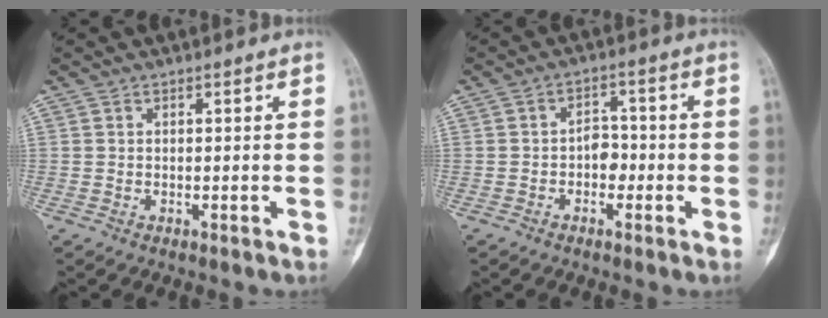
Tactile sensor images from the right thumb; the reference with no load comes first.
{"total": 4.1, "force": [-1.1, 2.9, 2.7], "torque": [-0.019, 0.017, -0.025]}